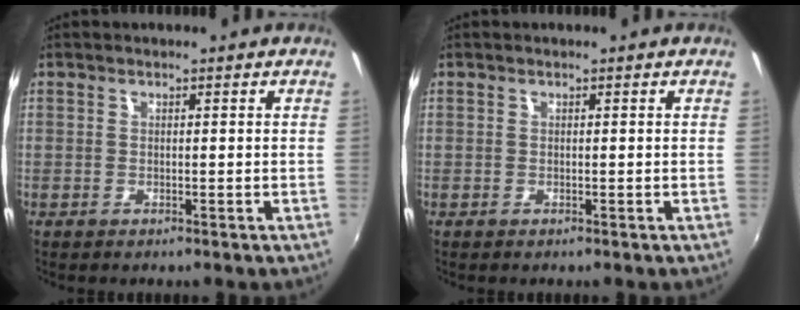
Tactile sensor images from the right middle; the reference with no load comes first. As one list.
[{"total": 0.0}]